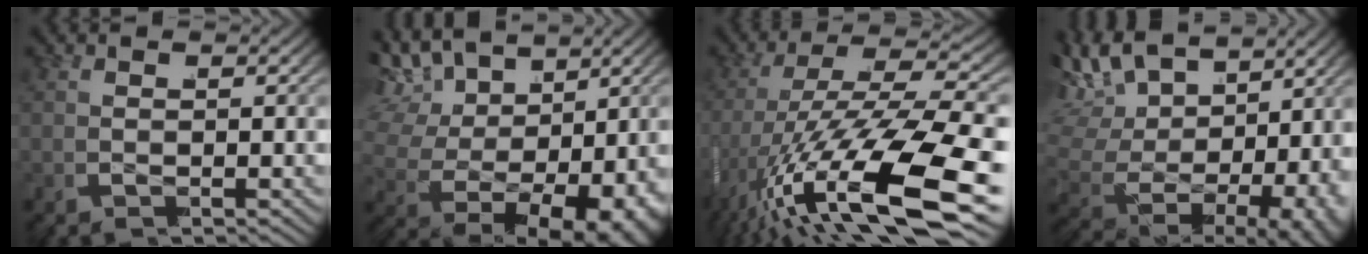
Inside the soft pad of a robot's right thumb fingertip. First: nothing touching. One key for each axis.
{"total": 13.9, "fx": 0.5, "fy": 10.0, "fz": 9.6, "tx": -0.198, "ty": -0.024, "tz": 0.011}
{"total": 13.6, "fx": -4.4, "fy": 6.4, "fz": 11.1, "tx": -0.228, "ty": -0.045, "tz": -0.050}
{"total": 11.4, "fx": 1.8, "fy": 7.8, "fz": 8.1, "tx": -0.189, "ty": -0.021, "tz": 0.041}